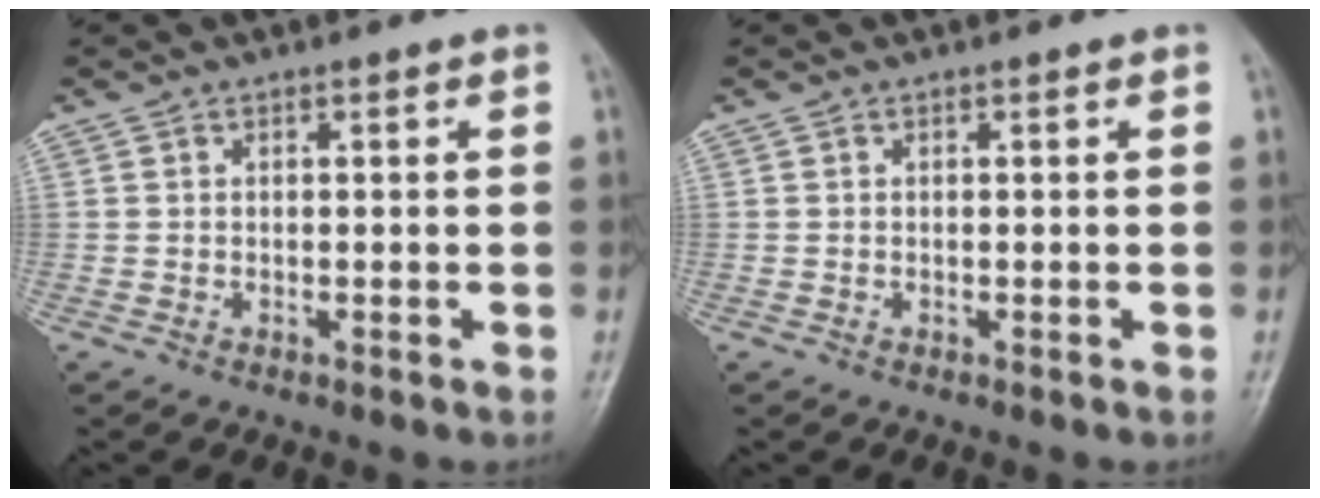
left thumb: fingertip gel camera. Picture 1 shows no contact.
{"total": 0.0}